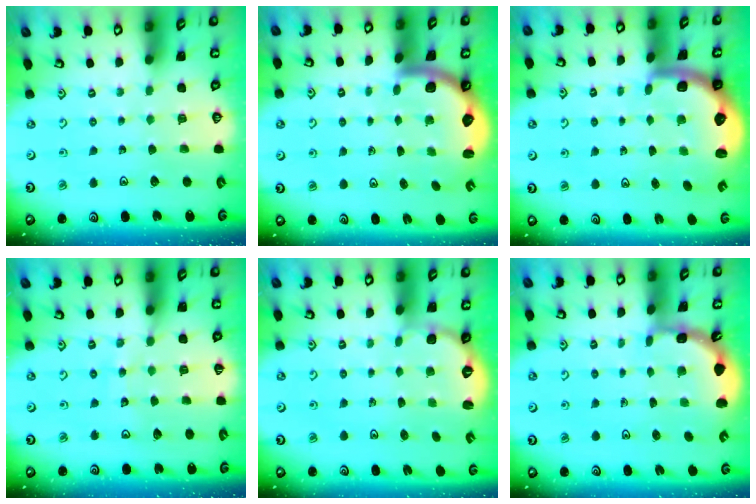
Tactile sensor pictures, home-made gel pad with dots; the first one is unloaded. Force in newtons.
{"total": 2.8, "press": 2.8, "slide": 0.5}
{"total": 3.2, "press": 2.5, "slide": 2.1}
{"total": 8.6, "press": 8.5, "slide": 1.0}
{"total": 2.4, "press": 1.9, "slide": 1.5}
{"total": 2.2, "press": 2.2, "slide": 0.4}